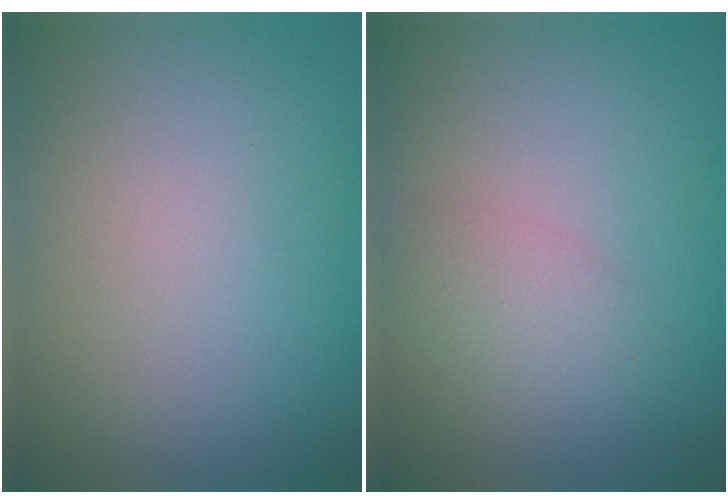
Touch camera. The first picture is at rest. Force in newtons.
{"total": 2.2, "press": 2.2, "slide": 0.1}